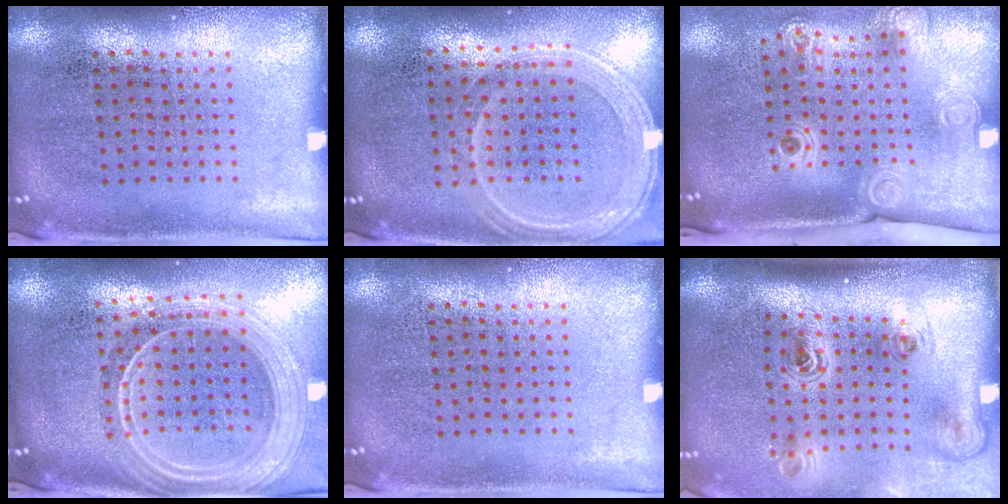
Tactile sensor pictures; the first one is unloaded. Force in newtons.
{"total": 1.2, "press": 1.2, "slide": 0.2}
{"total": 2.3, "press": 1.7, "slide": 1.6}
{"total": 2.5, "press": 2.2, "slide": 1.3}
{"total": 0.0}
{"total": 2.3, "press": 1.4, "slide": 1.8}